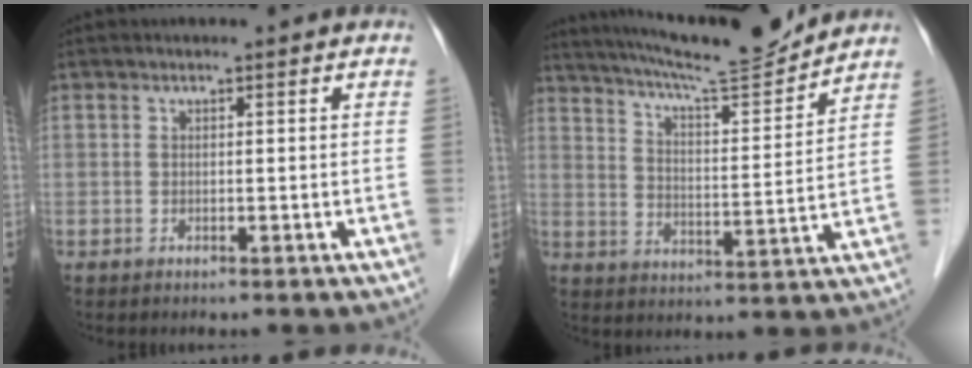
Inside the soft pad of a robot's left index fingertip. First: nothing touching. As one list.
[{"total": 15.1, "force": [14.1, -0.1, 5.5], "torque": [-0.100, -0.008, 0.217]}]